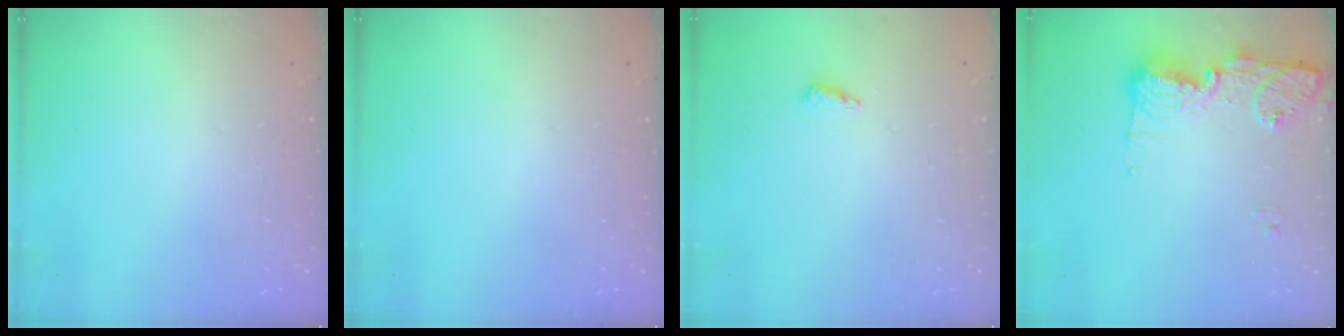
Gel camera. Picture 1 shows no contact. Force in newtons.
{"total": 0.0}
{"total": 5.6, "press": 5.5, "slide": 1.0}
{"total": 16.1, "press": 15.2, "slide": 5.3}